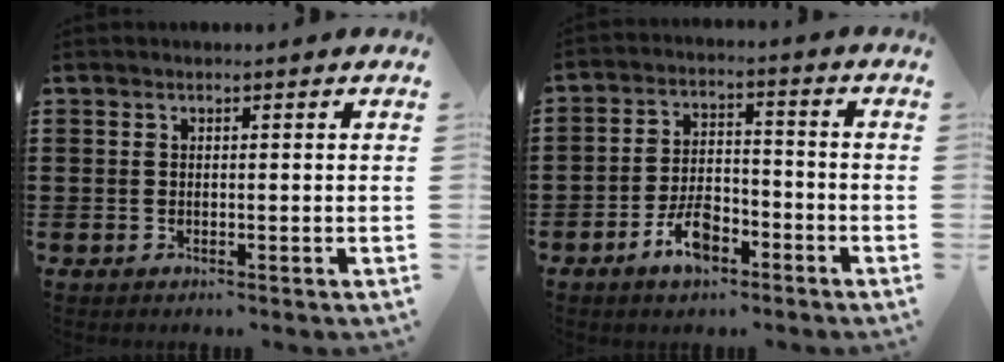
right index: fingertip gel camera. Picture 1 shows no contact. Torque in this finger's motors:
{"motor_torque": [2.14, 0.00, 0.28, 0.00]}